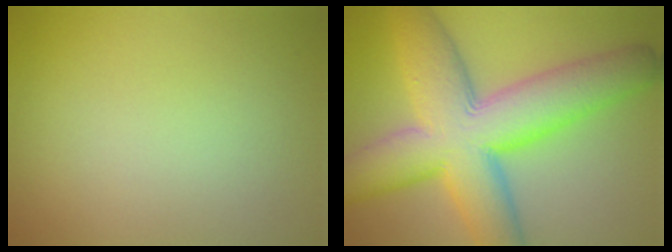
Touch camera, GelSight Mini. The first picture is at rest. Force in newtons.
{"total": 12.8, "press": 12.8, "slide": 0.5}